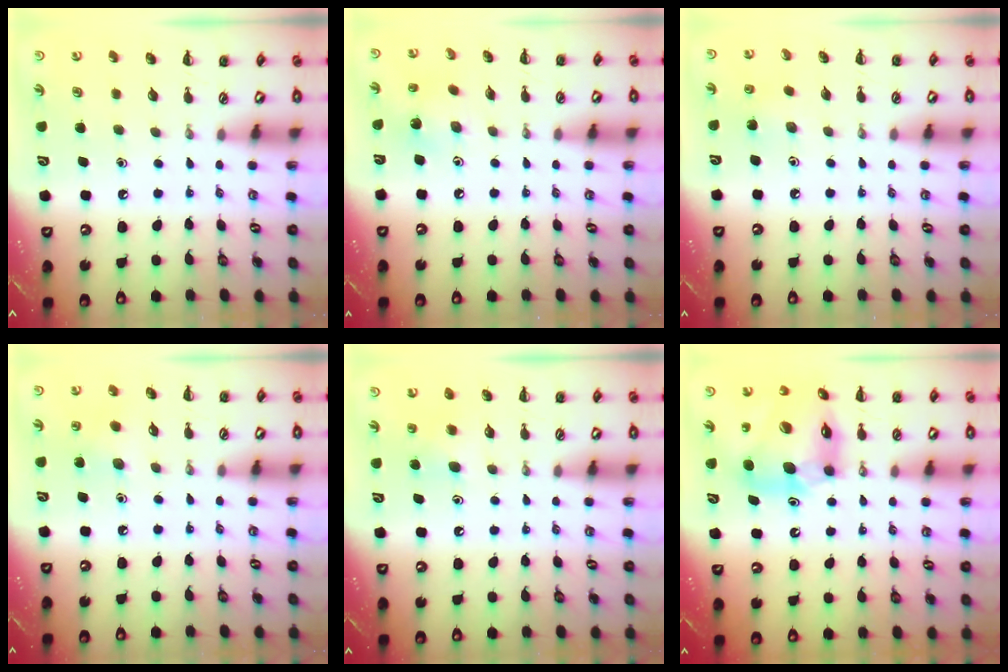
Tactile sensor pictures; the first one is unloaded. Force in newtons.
{"total": 3.5, "press": 3.5, "slide": 0.6}
{"total": 3.7, "press": 3.5, "slide": 1.3}
{"total": 7.3, "press": 7.1, "slide": 1.8}
{"total": 4.2, "press": 4.0, "slide": 1.3}
{"total": 16.4, "press": 15.7, "slide": 4.8}